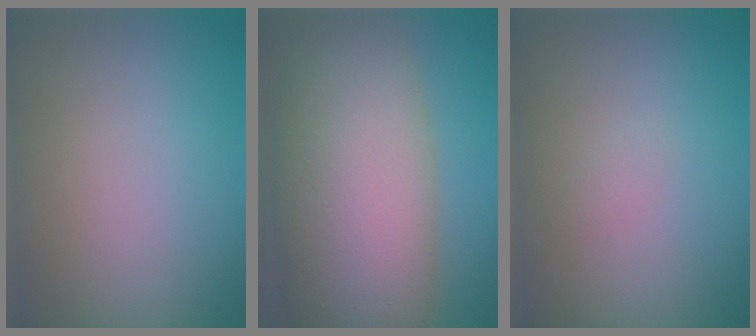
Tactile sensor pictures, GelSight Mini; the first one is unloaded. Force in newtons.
{"total": 13.6, "press": 13.6, "slide": 0.4}
{"total": 0.6, "press": 0.6, "slide": 0.1}